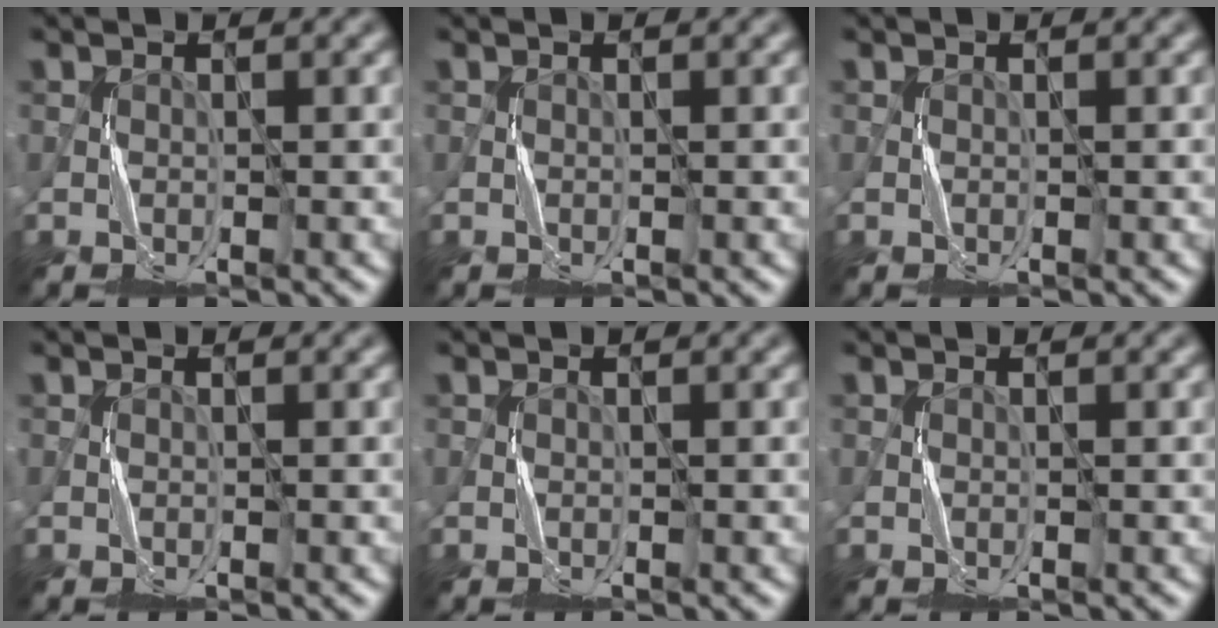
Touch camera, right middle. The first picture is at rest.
{"total": 0.0}
{"total": 0.0}
{"total": 0.0}
{"total": 0.0}
{"total": 0.0}